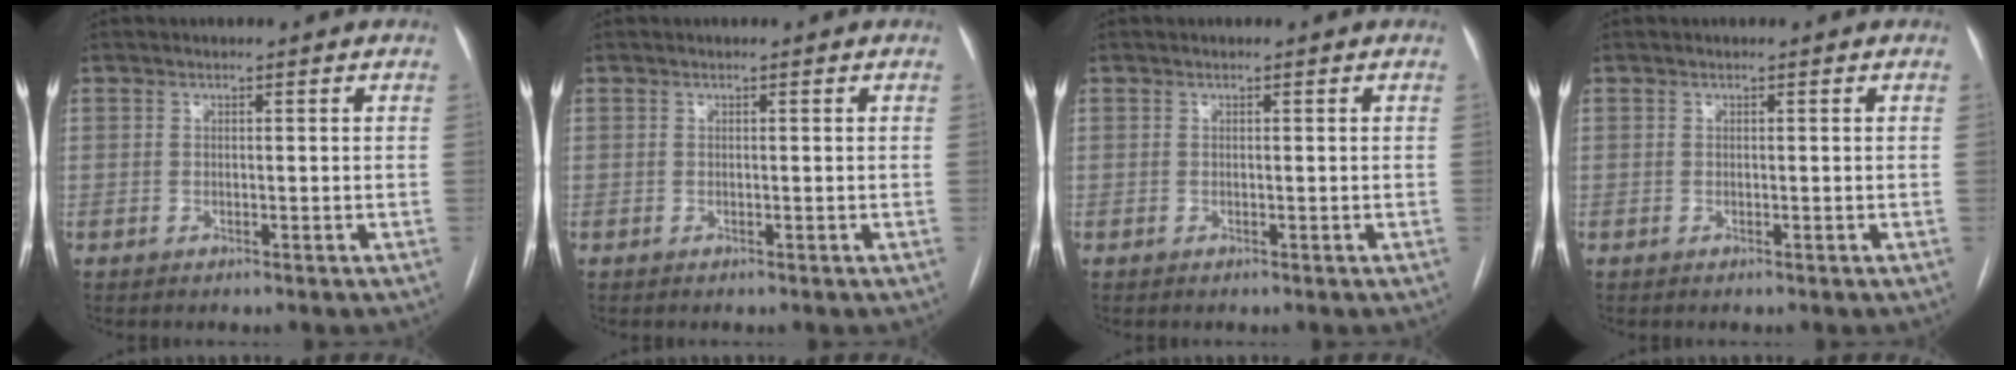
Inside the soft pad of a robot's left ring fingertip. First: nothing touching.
{"total": 0.0}
{"total": 0.0}
{"total": 0.0}